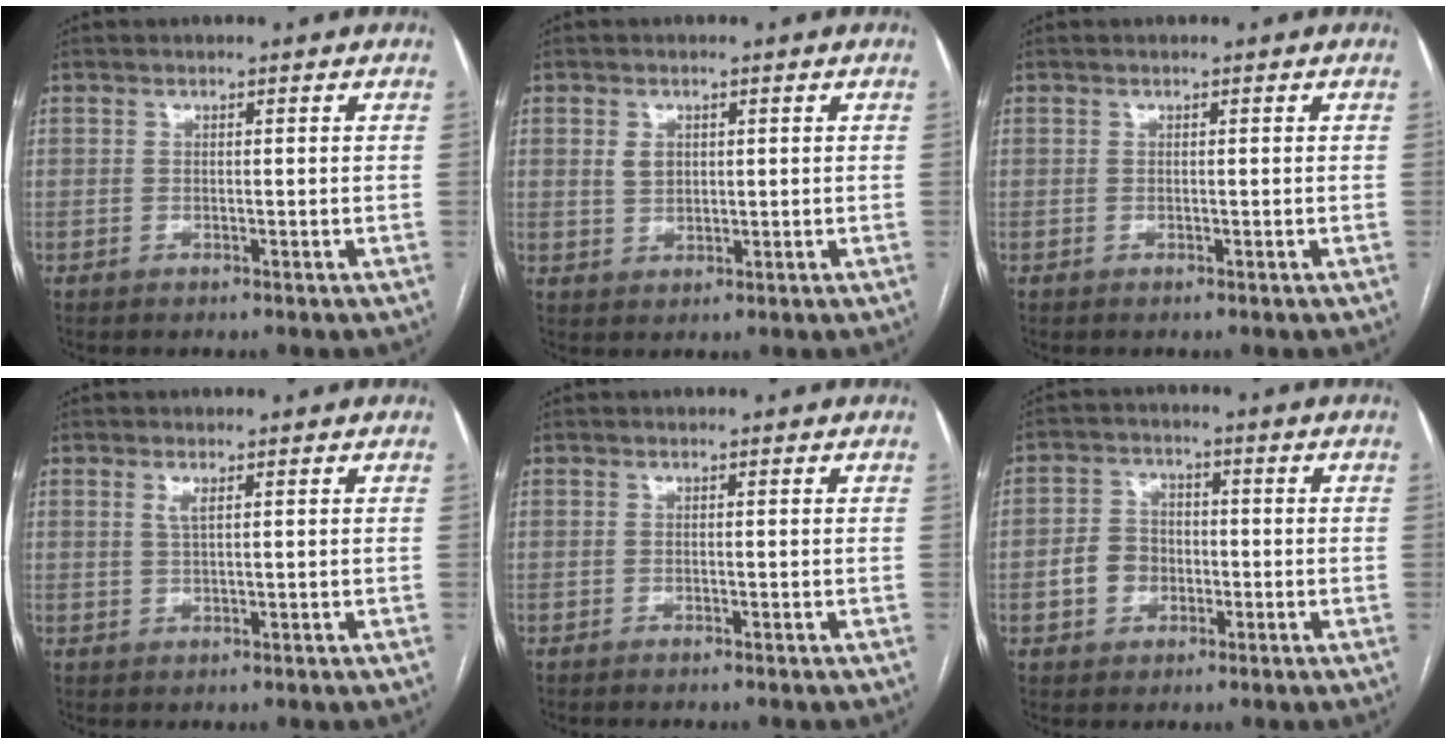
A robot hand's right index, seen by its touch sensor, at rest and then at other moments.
{"total": 2.6, "force": [0.8, 2.0, 1.5], "torque": [-0.029, 0.004, 0.019]}
{"total": 0.0}
{"total": 1.5, "force": [0.7, 0.2, 1.3], "torque": [-0.033, 0.000, 0.014]}
{"total": 1.3, "force": [-1.2, -0.2, 0.5], "torque": [-0.004, 0.000, -0.016]}
{"total": 5.4, "force": [-1.3, 4.5, 2.6], "torque": [-0.057, 0.019, -0.021]}